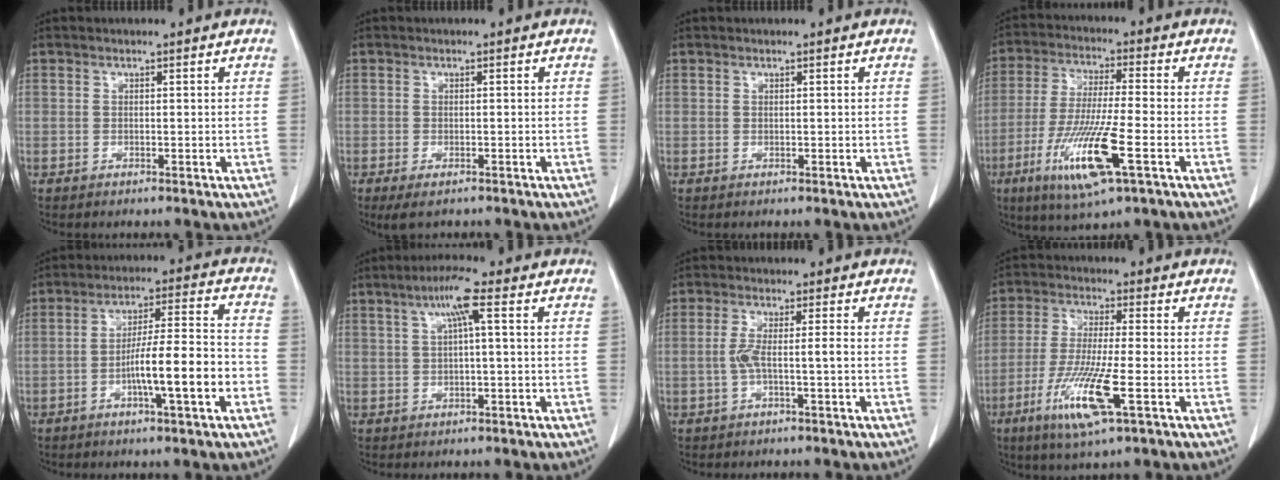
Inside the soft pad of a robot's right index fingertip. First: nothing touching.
{"total": 4.0, "force": [-3.0, 1.3, 2.3], "torque": [-0.036, -0.010, -0.041]}
{"total": 0.0}
{"total": 13.3, "force": [-5.2, 0.8, 12.2], "torque": [-0.249, -0.028, -0.094]}
{"total": 11.6, "force": [-3.9, 0.6, 10.9], "torque": [-0.180, 0.011, -0.064]}
{"total": 4.9, "force": [1.6, 0.0, 4.7], "torque": [-0.085, 0.016, 0.029]}
{"total": 3.6, "force": [-0.8, 0.0, 3.5], "torque": [-0.070, 0.009, -0.013]}
{"total": 11.0, "force": [-4.4, 0.6, 10.1], "torque": [-0.205, -0.025, -0.083]}